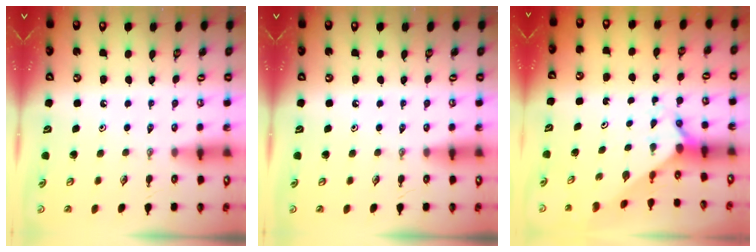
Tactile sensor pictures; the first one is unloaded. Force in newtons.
{"total": 0.0}
{"total": 1.7, "press": 1.7, "slide": 0.2}